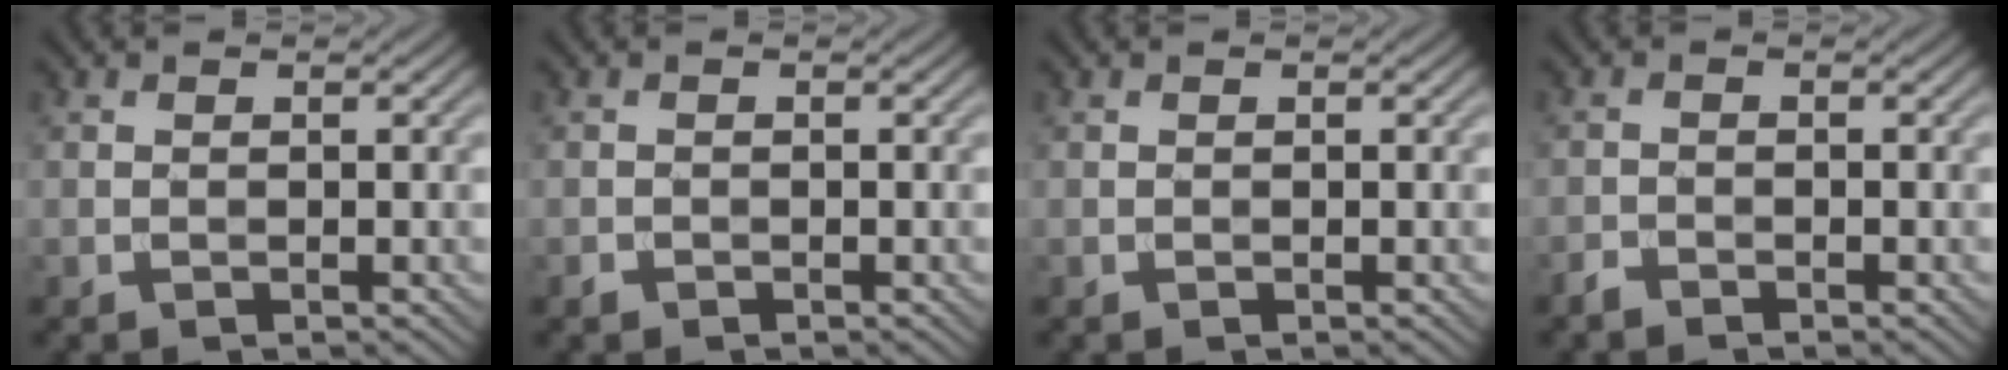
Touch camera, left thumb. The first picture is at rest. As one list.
[{"total": 0.6, "force": [-0.4, 0.4, 0.1], "torque": [-0.002, -0.003, -0.008]}, {"total": 0.0}, {"total": 1.1, "force": [-1.1, 0.2, 0.3], "torque": [-0.007, -0.001, -0.026]}]